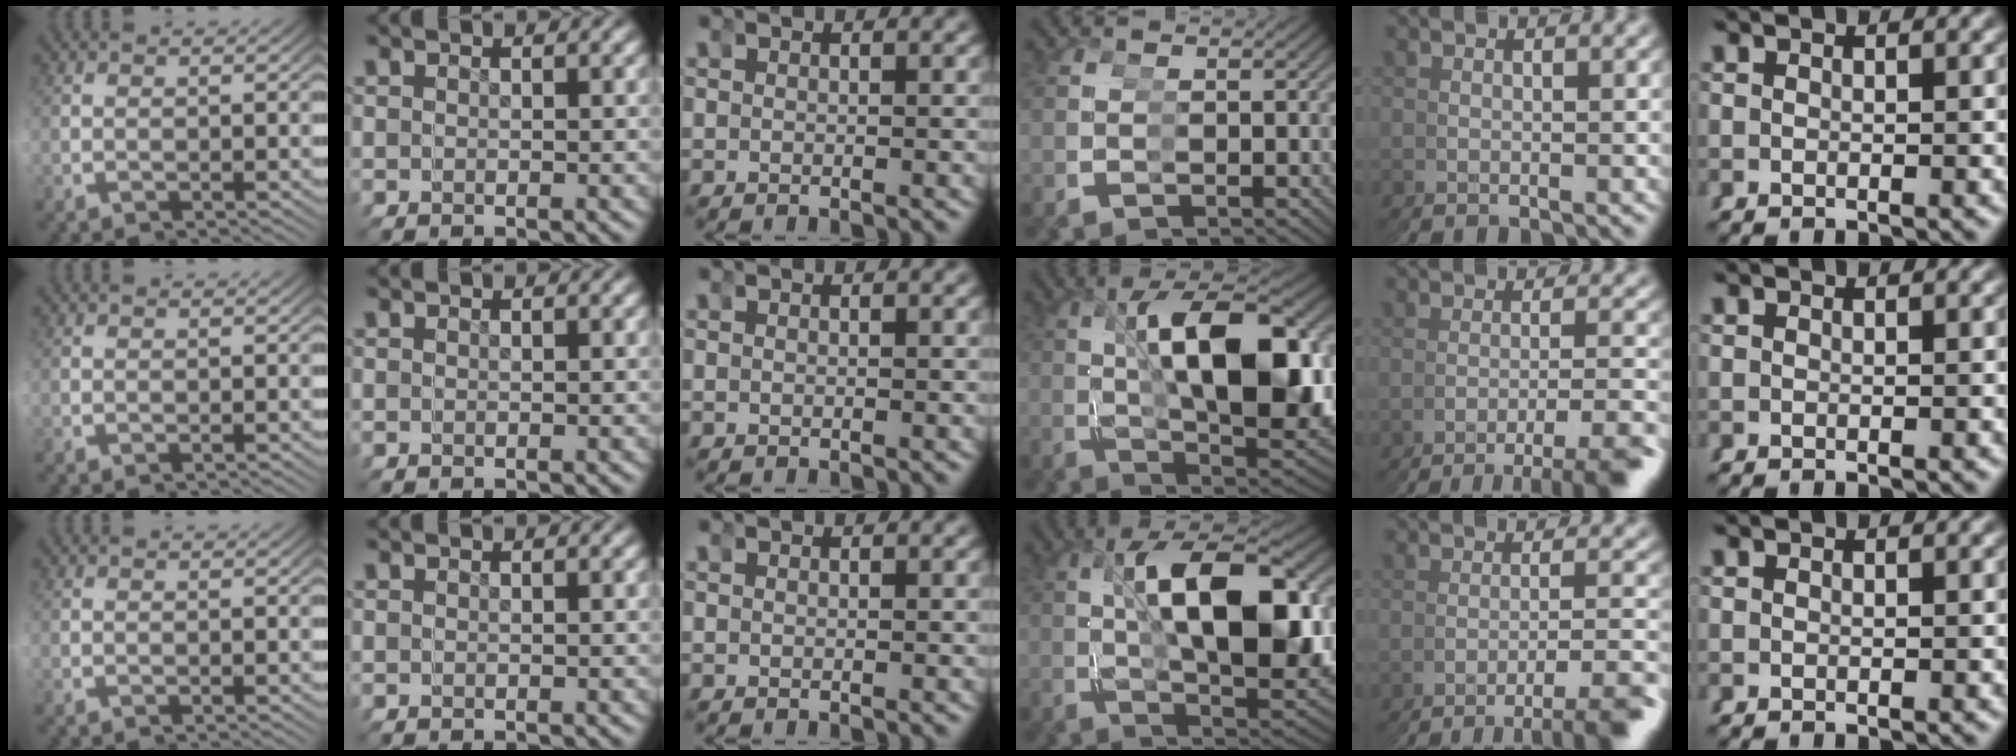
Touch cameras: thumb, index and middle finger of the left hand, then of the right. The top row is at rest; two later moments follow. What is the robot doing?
{"motion": "grasp_and_lifting", "object": "toy banana"}